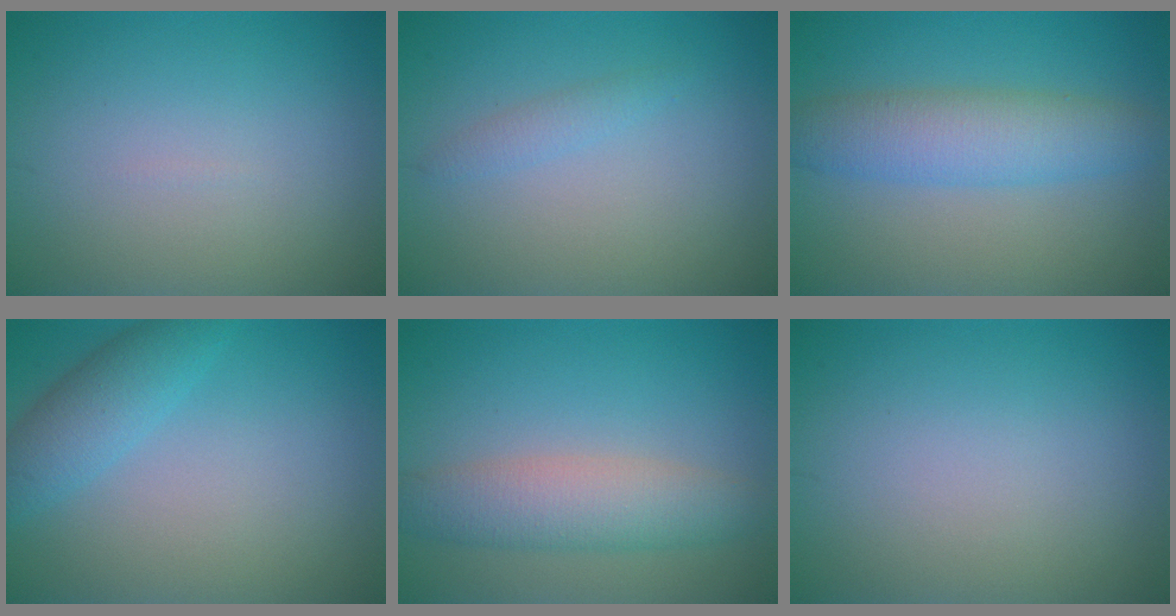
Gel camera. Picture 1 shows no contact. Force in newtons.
{"total": 1.2, "press": 1.2, "slide": 0.0}
{"total": 4.9, "press": 4.9, "slide": 0.1}
{"total": 3.3, "press": 3.3, "slide": 0.1}
{"total": 4.6, "press": 4.6, "slide": 0.1}
{"total": 0.0}